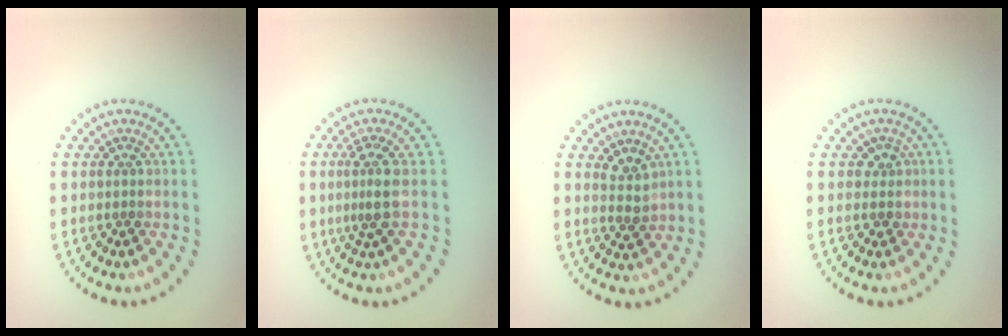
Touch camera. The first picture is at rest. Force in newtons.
{"total": 2.6, "press": 1.9, "slide": 1.8}
{"total": 1.7, "press": 1.3, "slide": 1.1}
{"total": 1.3, "press": 1.1, "slide": 0.7}